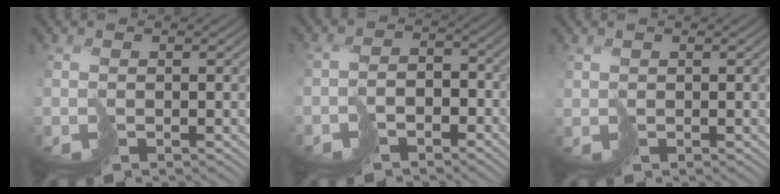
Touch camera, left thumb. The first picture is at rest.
{"total": 3.9, "force": [-3.1, 2.2, 0.7], "torque": [-0.003, -0.007, -0.056]}
{"total": 0.7, "force": [0.6, 0.3, -0.2], "torque": [0.003, -0.002, 0.012]}